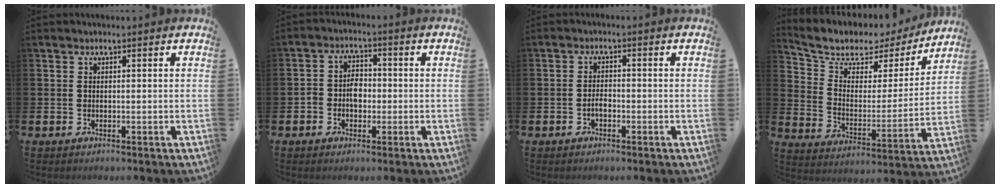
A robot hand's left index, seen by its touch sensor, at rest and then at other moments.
{"total": 3.4, "force": [-0.9, 2.6, 2.0], "torque": [-0.030, 0.006, -0.023]}
{"total": 1.6, "force": [-0.7, 0.8, 1.2], "torque": [-0.020, 0.003, -0.014]}
{"total": 7.8, "force": [6.7, 3.6, 1.9], "torque": [-0.075, -0.049, 0.112]}